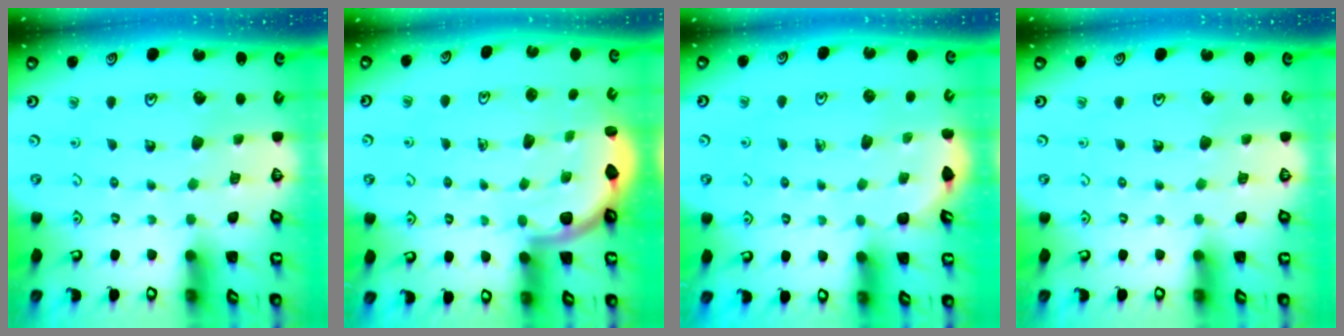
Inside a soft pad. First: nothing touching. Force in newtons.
{"total": 2.6, "press": 2.5, "slide": 0.6}
{"total": 2.2, "press": 1.2, "slide": 1.9}
{"total": 0.0}